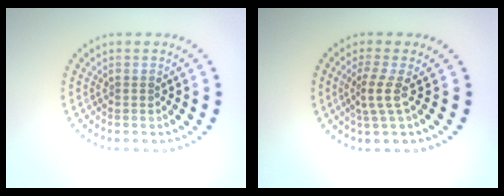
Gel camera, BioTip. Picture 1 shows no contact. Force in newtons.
{"total": 2.3, "press": 1.5, "slide": 1.8}